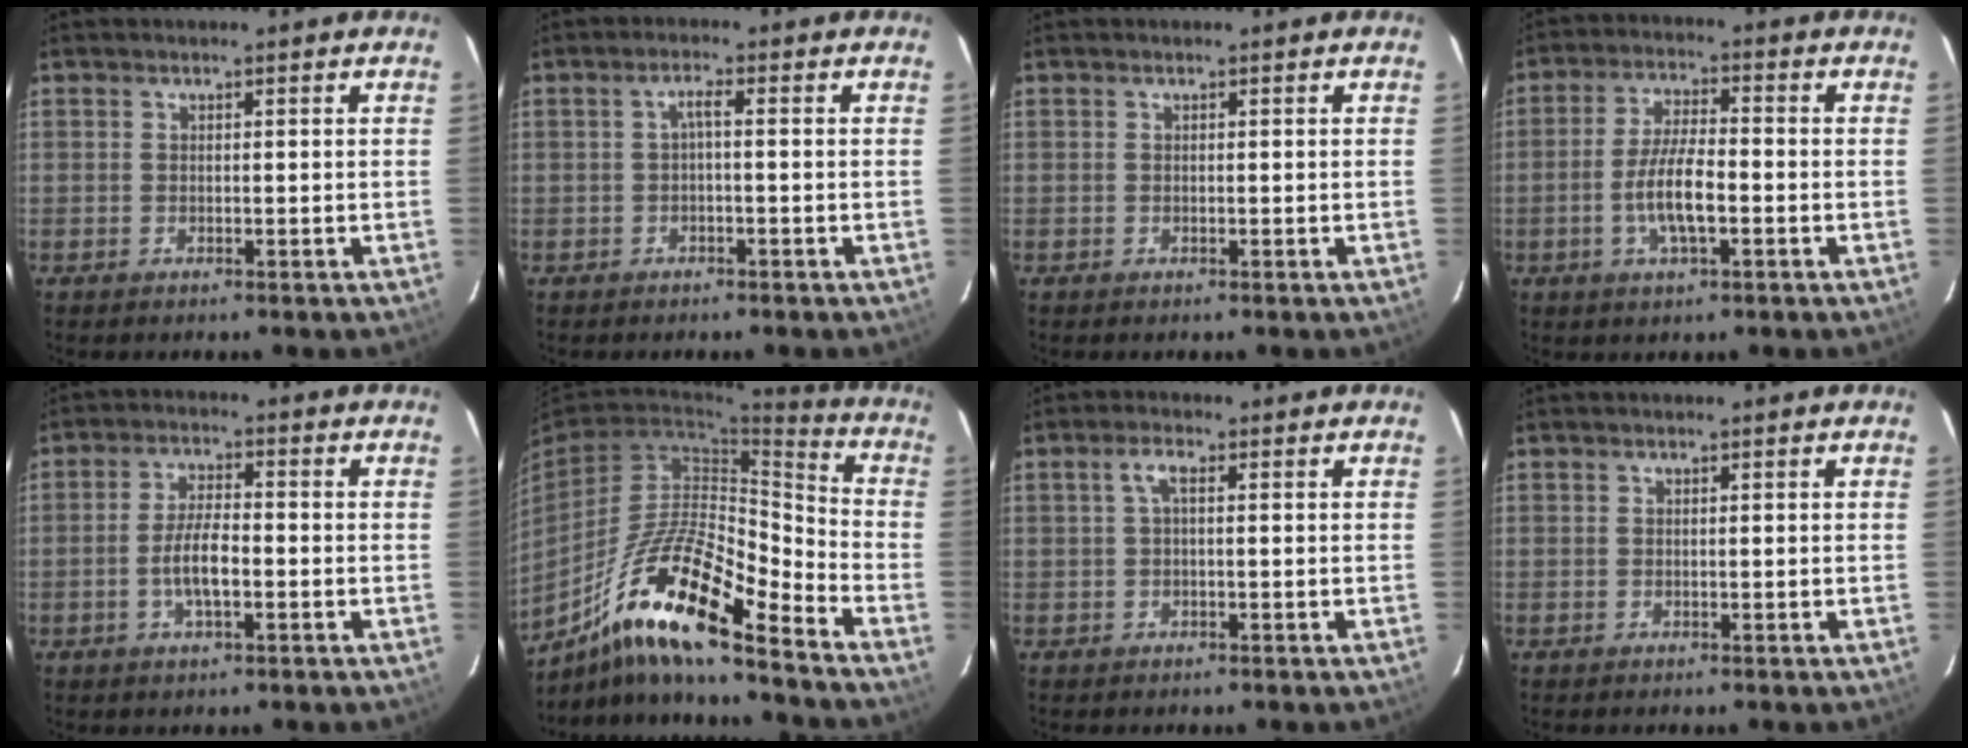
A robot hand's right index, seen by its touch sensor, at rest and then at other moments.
{"total": 1.6, "force": [-0.5, 0.1, 1.5], "torque": [-0.031, 0.006, -0.007]}
{"total": 0.0}
{"total": 7.9, "force": [-2.3, 2.3, 7.1], "torque": [-0.142, -0.001, -0.043]}
{"total": 6.0, "force": [-1.7, 2.0, 5.4], "torque": [-0.106, 0.001, -0.030]}
{"total": 17.8, "force": [-12.2, 2.7, 12.7], "torque": [-0.231, -0.013, -0.235]}
{"total": 2.1, "force": [0.3, 0.6, 2.0], "torque": [-0.042, 0.008, 0.005]}
{"total": 0.0}